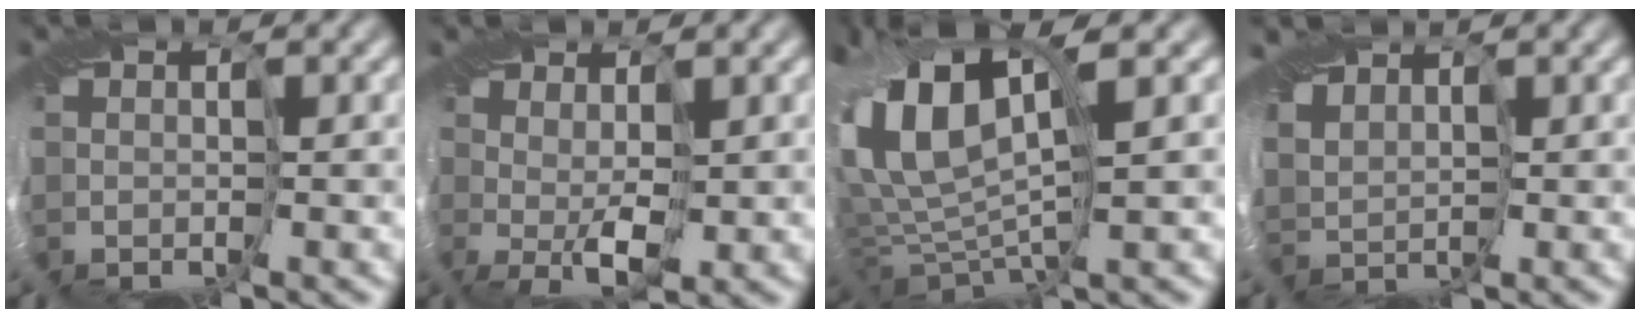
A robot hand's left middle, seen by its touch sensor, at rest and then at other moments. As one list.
[{"total": 1.3, "force": [1.0, -0.6, 0.6], "torque": [-0.014, 0.002, 0.023]}, {"total": 11.6, "force": [3.5, 5.5, 9.6], "torque": [-0.223, 0.015, 0.063]}, {"total": 3.9, "force": [1.0, 2.5, 2.8], "torque": [-0.043, -0.008, 0.015]}]